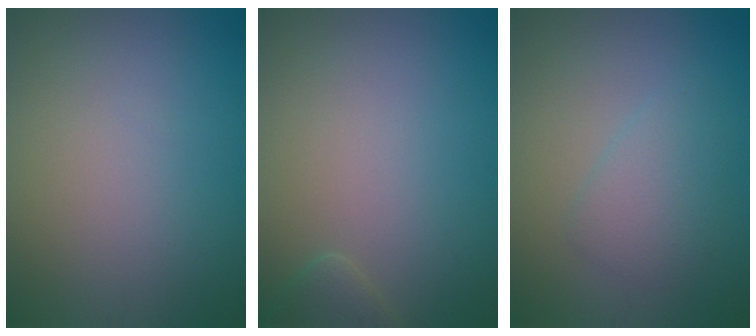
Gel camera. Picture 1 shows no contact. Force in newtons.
{"total": 1.4, "press": 1.4, "slide": 0.2}
{"total": 2.6, "press": 2.5, "slide": 0.1}